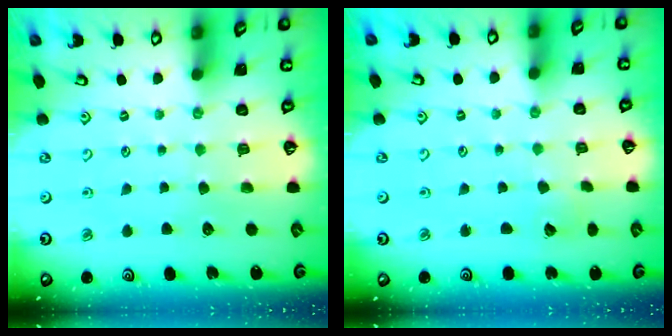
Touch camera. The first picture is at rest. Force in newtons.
{"total": 2.8, "press": 2.8, "slide": 0.2}